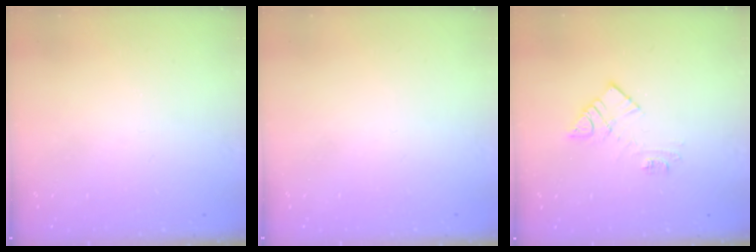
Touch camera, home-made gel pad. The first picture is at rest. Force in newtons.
{"total": 1.5, "press": 1.5, "slide": 0.1}
{"total": 10.1, "press": 10.1, "slide": 0.6}